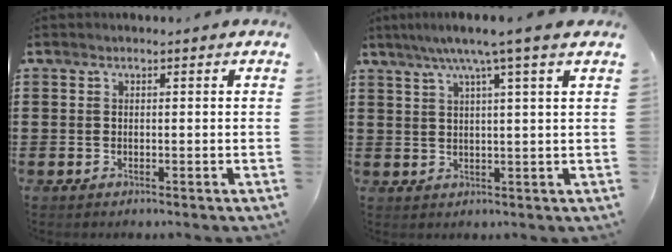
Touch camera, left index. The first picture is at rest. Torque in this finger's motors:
{"motor_torque": [2.14, 0.00, 0.78, 0.21]}